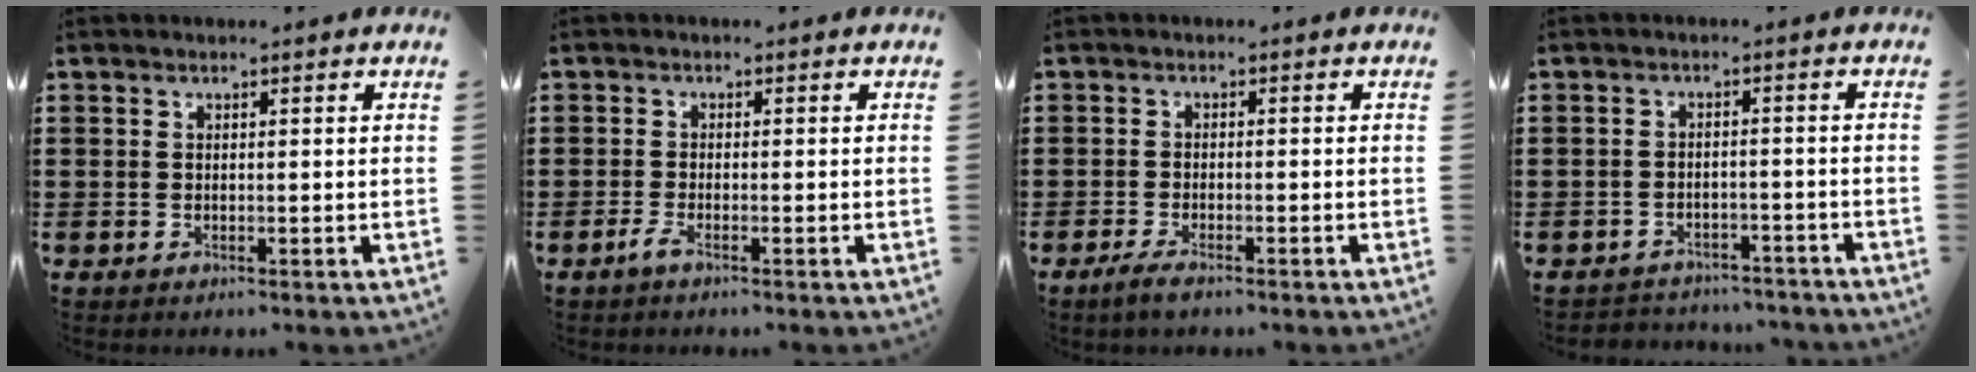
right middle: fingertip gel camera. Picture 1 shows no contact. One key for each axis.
{"total": 1.6, "fx": -1.0, "fy": 0.2, "fz": 1.3, "tx": -0.031, "ty": -0.006, "tz": -0.019}
{"total": 2.0, "fx": -1.5, "fy": 0.3, "fz": 1.4, "tx": -0.033, "ty": -0.001, "tz": -0.029}
{"total": 2.7, "fx": -2.6, "fy": 0.4, "fz": -0.3, "tx": -0.004, "ty": -0.001, "tz": -0.058}